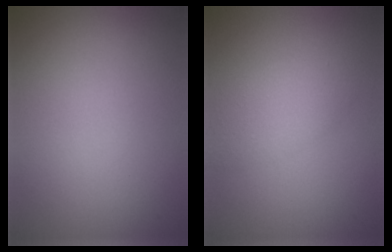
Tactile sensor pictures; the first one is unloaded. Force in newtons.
{"total": 2.9, "press": 2.9, "slide": 0.1}